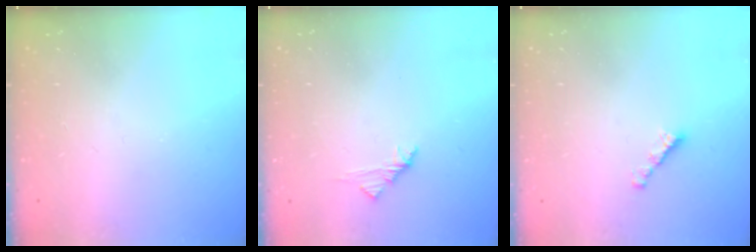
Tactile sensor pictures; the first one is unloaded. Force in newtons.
{"total": 3.3, "press": 3.2, "slide": 0.8}
{"total": 2.7, "press": 2.7, "slide": 0.2}